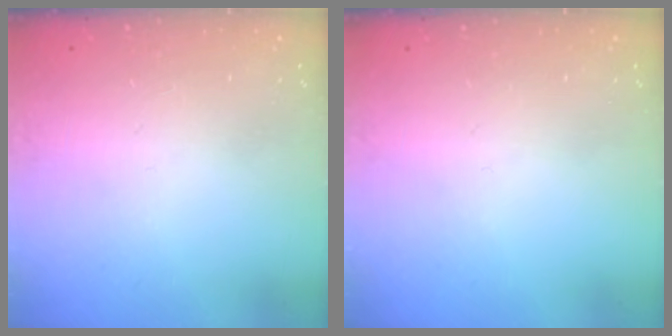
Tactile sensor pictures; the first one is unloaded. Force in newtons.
{"total": 0.0}